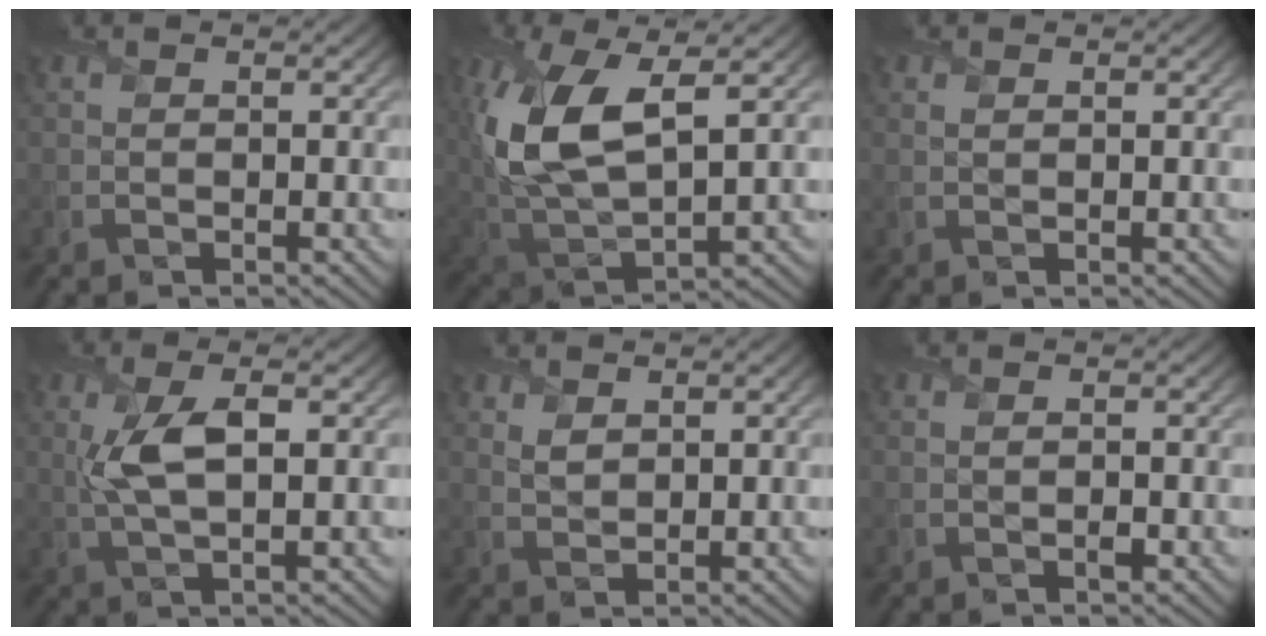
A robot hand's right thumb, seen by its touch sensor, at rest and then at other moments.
{"total": 13.1, "force": [3.2, 6.1, 11.1], "torque": [-0.265, 0.002, 0.064]}
{"total": 0.0}
{"total": 5.6, "force": [0.9, 1.9, 5.2], "torque": [-0.119, 0.002, 0.018]}
{"total": 1.4, "force": [1.0, 0.9, 0.6], "torque": [-0.017, -0.005, 0.027]}
{"total": 0.5, "force": [-0.4, 0.2, 0.2], "torque": [0.001, -0.004, -0.005]}